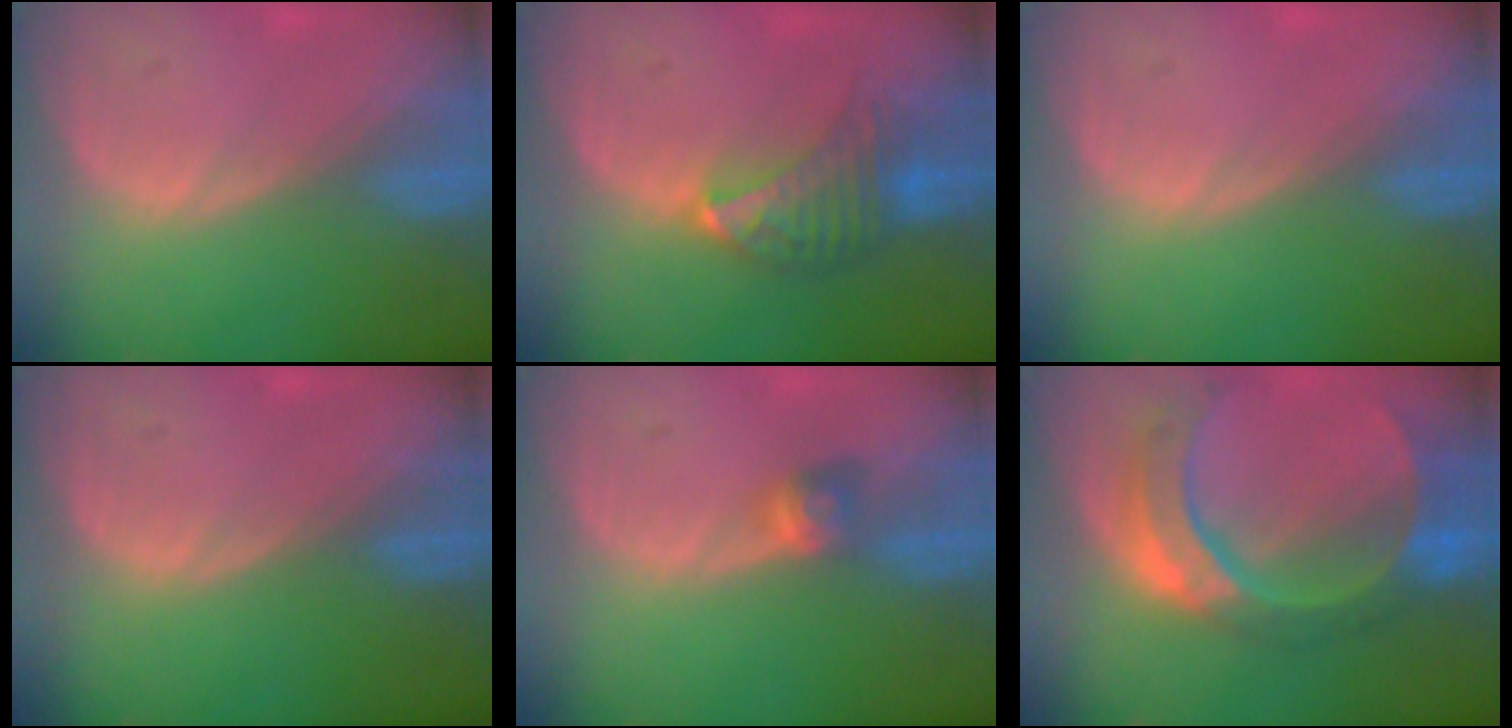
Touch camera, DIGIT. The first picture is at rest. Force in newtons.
{"total": 6.8, "press": 6.3, "slide": 2.6}
{"total": 0.0}
{"total": 0.0}
{"total": 2.9, "press": 2.5, "slide": 1.5}
{"total": 10.9, "press": 9.2, "slide": 6.0}